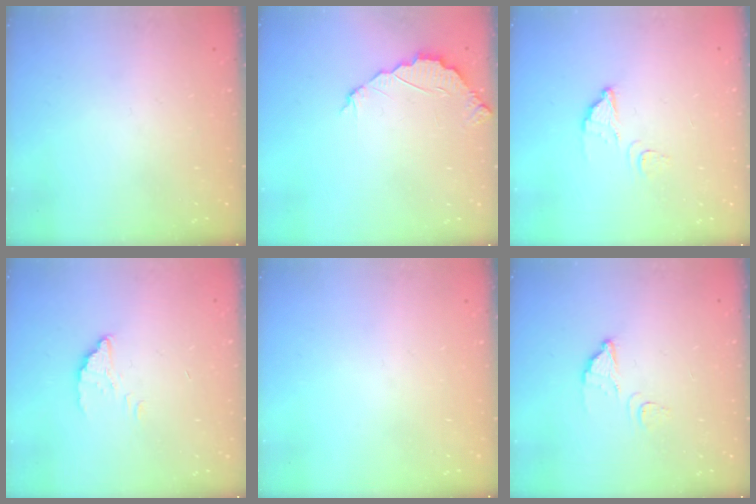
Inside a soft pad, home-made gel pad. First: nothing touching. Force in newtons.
{"total": 2.4, "press": 2.4, "slide": 0.2}
{"total": 2.5, "press": 2.5, "slide": 0.2}
{"total": 2.1, "press": 2.1, "slide": 0.2}
{"total": 0.0}
{"total": 2.5, "press": 2.5, "slide": 0.2}